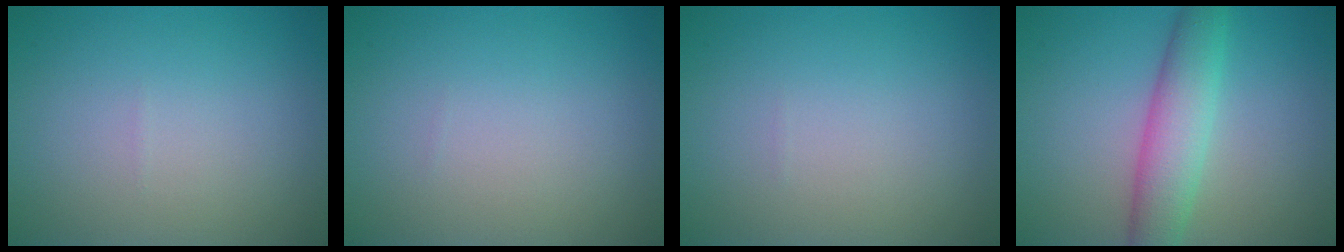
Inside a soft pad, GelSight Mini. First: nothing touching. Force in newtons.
{"total": 0.0}
{"total": 0.0}
{"total": 4.9, "press": 4.9, "slide": 0.1}